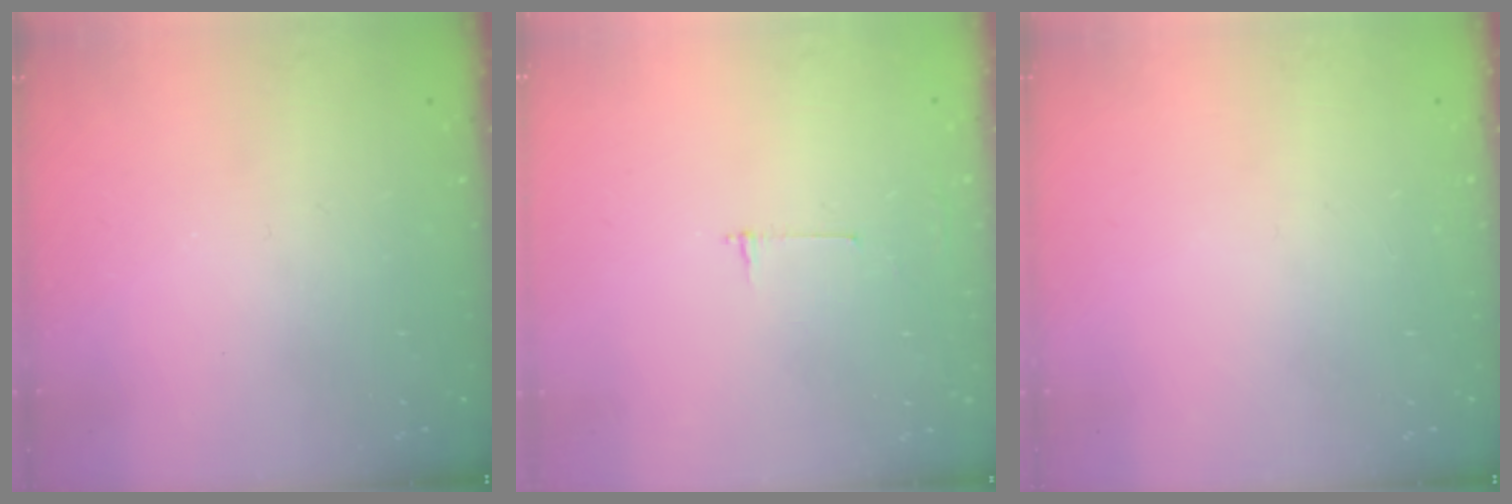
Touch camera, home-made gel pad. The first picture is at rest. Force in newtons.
{"total": 2.7, "press": 2.7, "slide": 0.3}
{"total": 0.0}